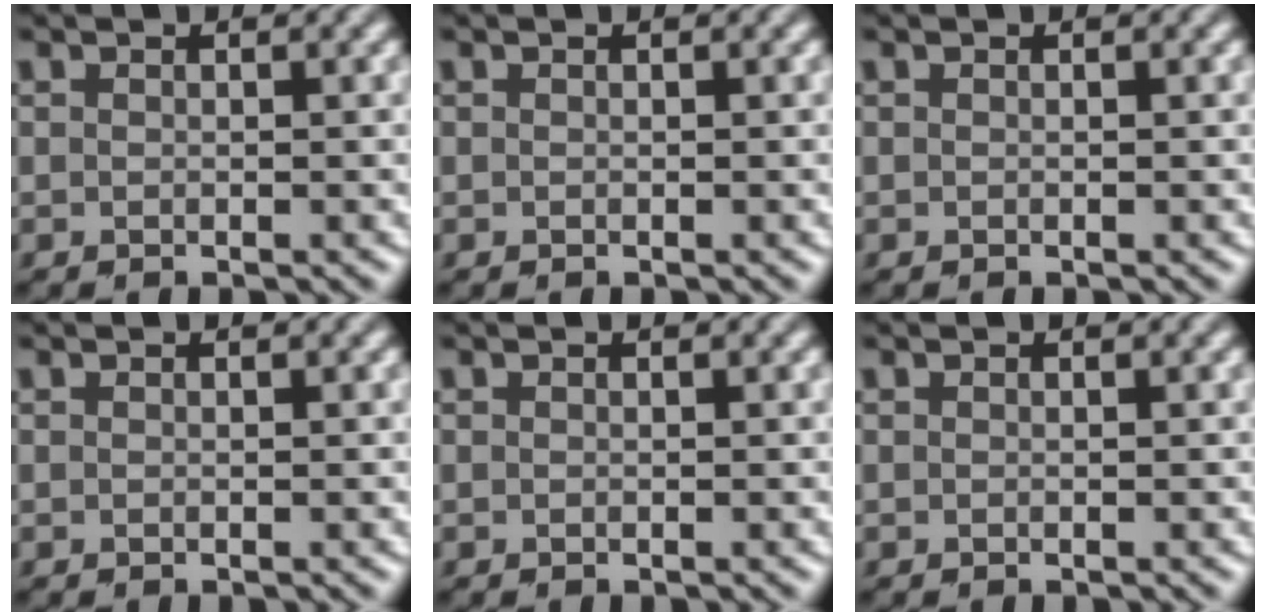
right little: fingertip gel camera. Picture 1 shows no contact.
{"total": 0.0}
{"total": 0.0}
{"total": 0.0}
{"total": 0.0}
{"total": 0.0}